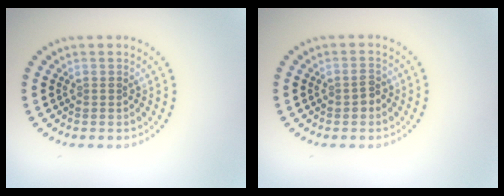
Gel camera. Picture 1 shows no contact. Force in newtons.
{"total": 1.2, "press": 1.2, "slide": 0.2}